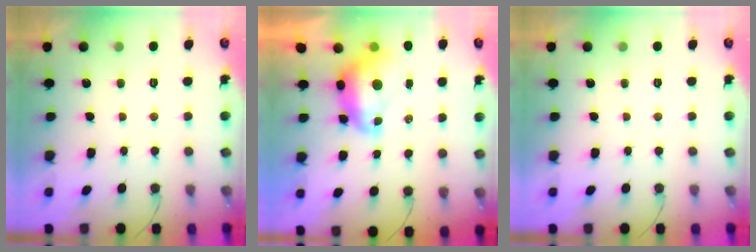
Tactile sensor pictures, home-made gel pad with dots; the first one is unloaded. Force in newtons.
{"total": 8.7, "press": 8.6, "slide": 1.1}
{"total": 0.0}